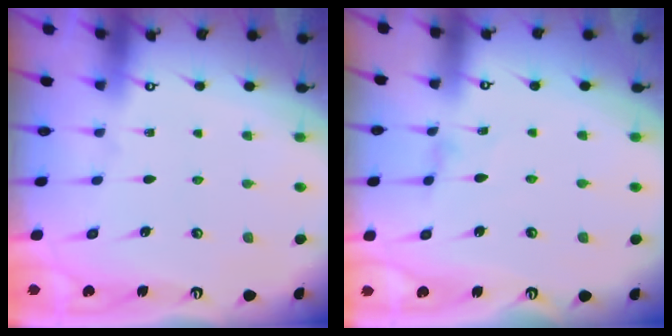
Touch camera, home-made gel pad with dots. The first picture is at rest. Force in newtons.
{"total": 0.9, "press": 0.9, "slide": 0.2}